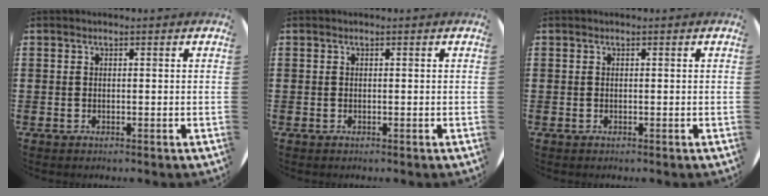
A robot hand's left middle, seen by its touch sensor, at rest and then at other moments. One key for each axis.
{"total": 0.0}
{"total": 0.0}